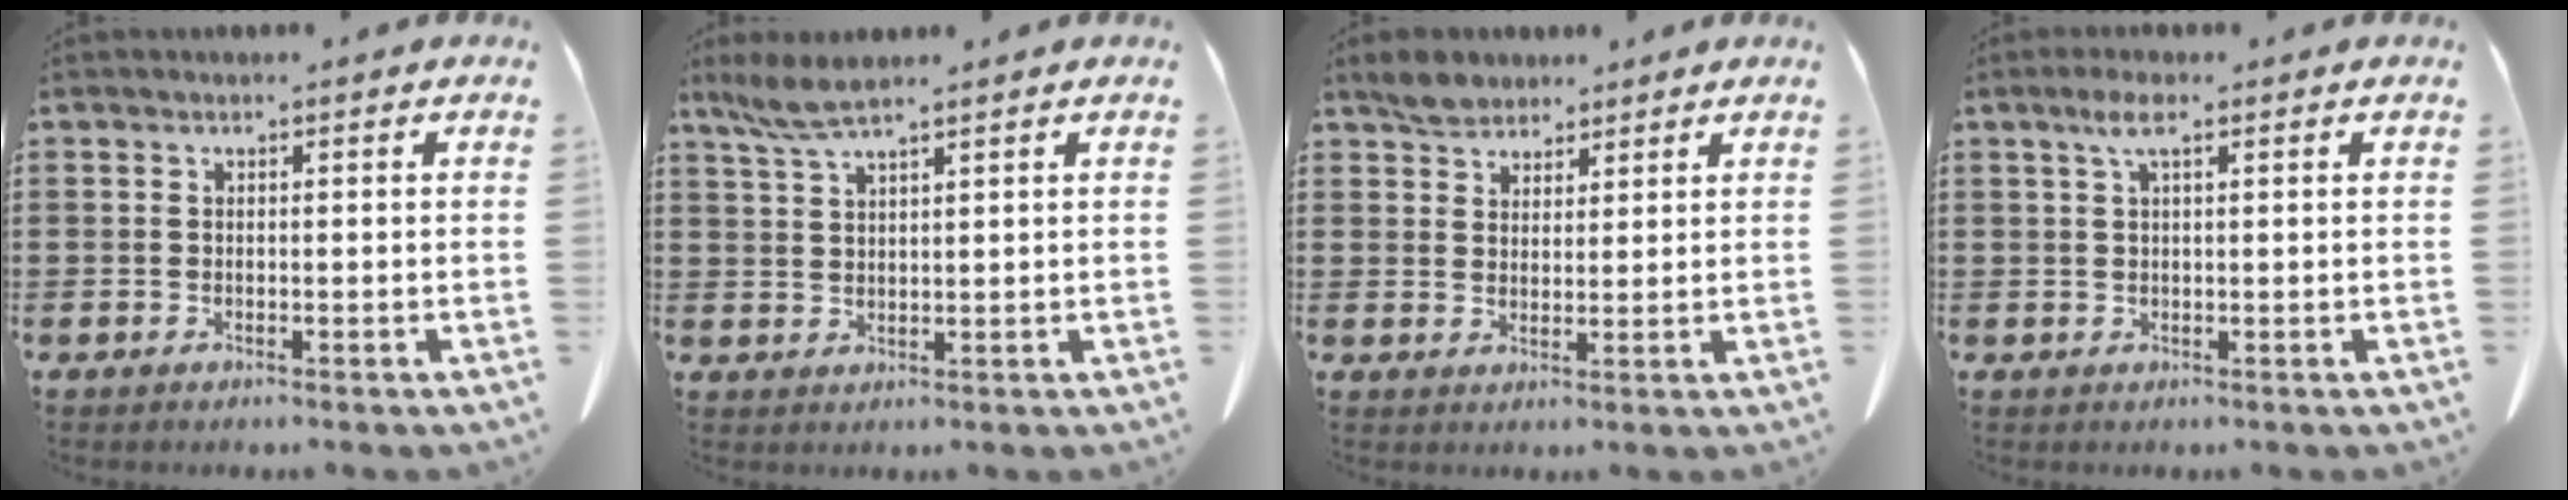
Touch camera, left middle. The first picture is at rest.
{"total": 4.1, "force": [3.1, 0.4, 2.6], "torque": [-0.060, -0.003, 0.058]}
{"total": 3.8, "force": [3.3, 1.8, 0.7], "torque": [-0.027, 0.004, 0.064]}
{"total": 3.1, "force": [1.4, 0.7, 2.7], "torque": [-0.056, 0.006, 0.024]}